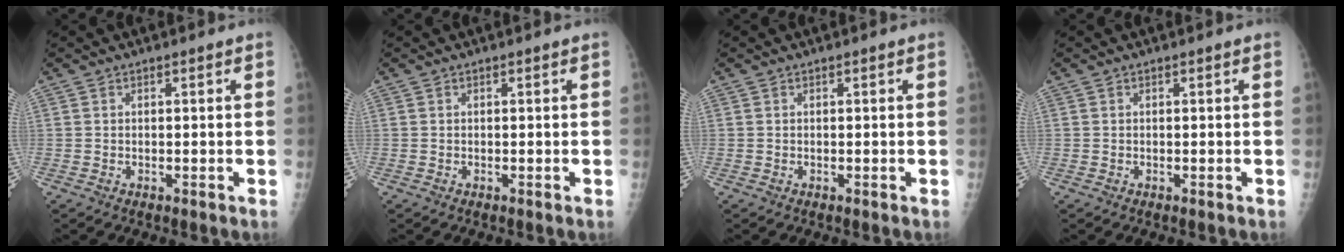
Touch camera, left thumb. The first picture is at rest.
{"total": 0.0}
{"total": 0.0}
{"total": 0.0}